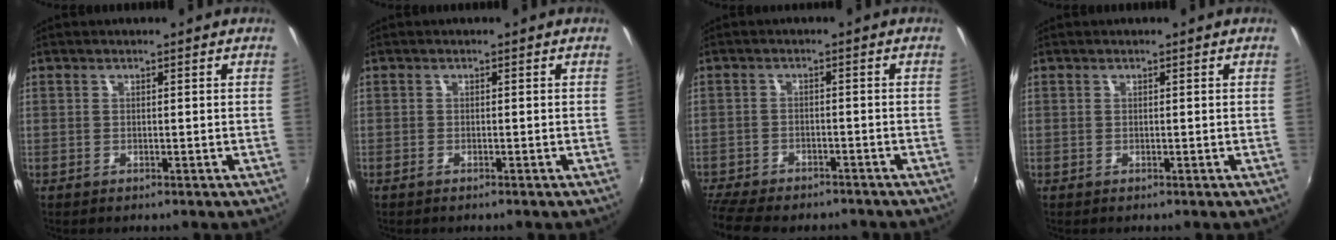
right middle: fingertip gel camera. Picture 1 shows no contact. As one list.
[{"total": 1.1, "force": [-0.9, 0.1, 0.6], "torque": [-0.011, -0.004, -0.018]}, {"total": 11.9, "force": [-10.3, 3.7, 4.8], "torque": [-0.125, -0.031, -0.167]}, {"total": 0.0}]